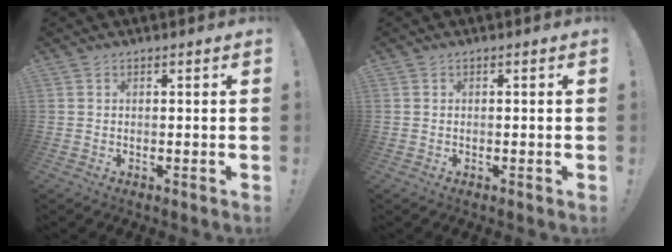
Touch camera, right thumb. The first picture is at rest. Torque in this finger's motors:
{"motor_torque": [-0.30, 0.25, 0.05, 0.08, 0.07]}